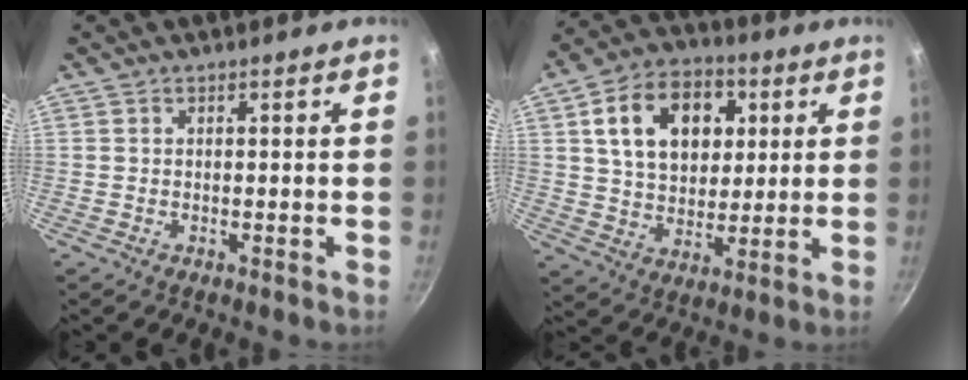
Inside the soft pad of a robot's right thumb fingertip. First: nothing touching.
{"total": 17.0, "force": [4.7, 12.0, 11.1], "torque": [-0.148, 0.002, 0.073]}